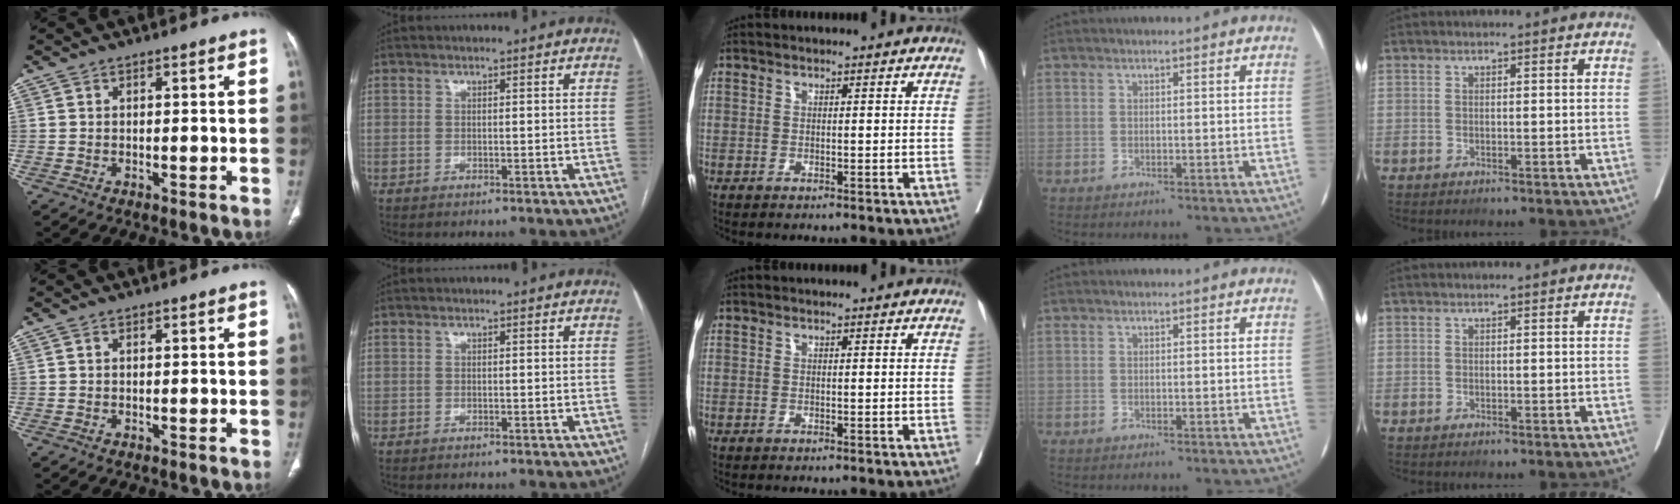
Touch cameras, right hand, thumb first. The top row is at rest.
{}